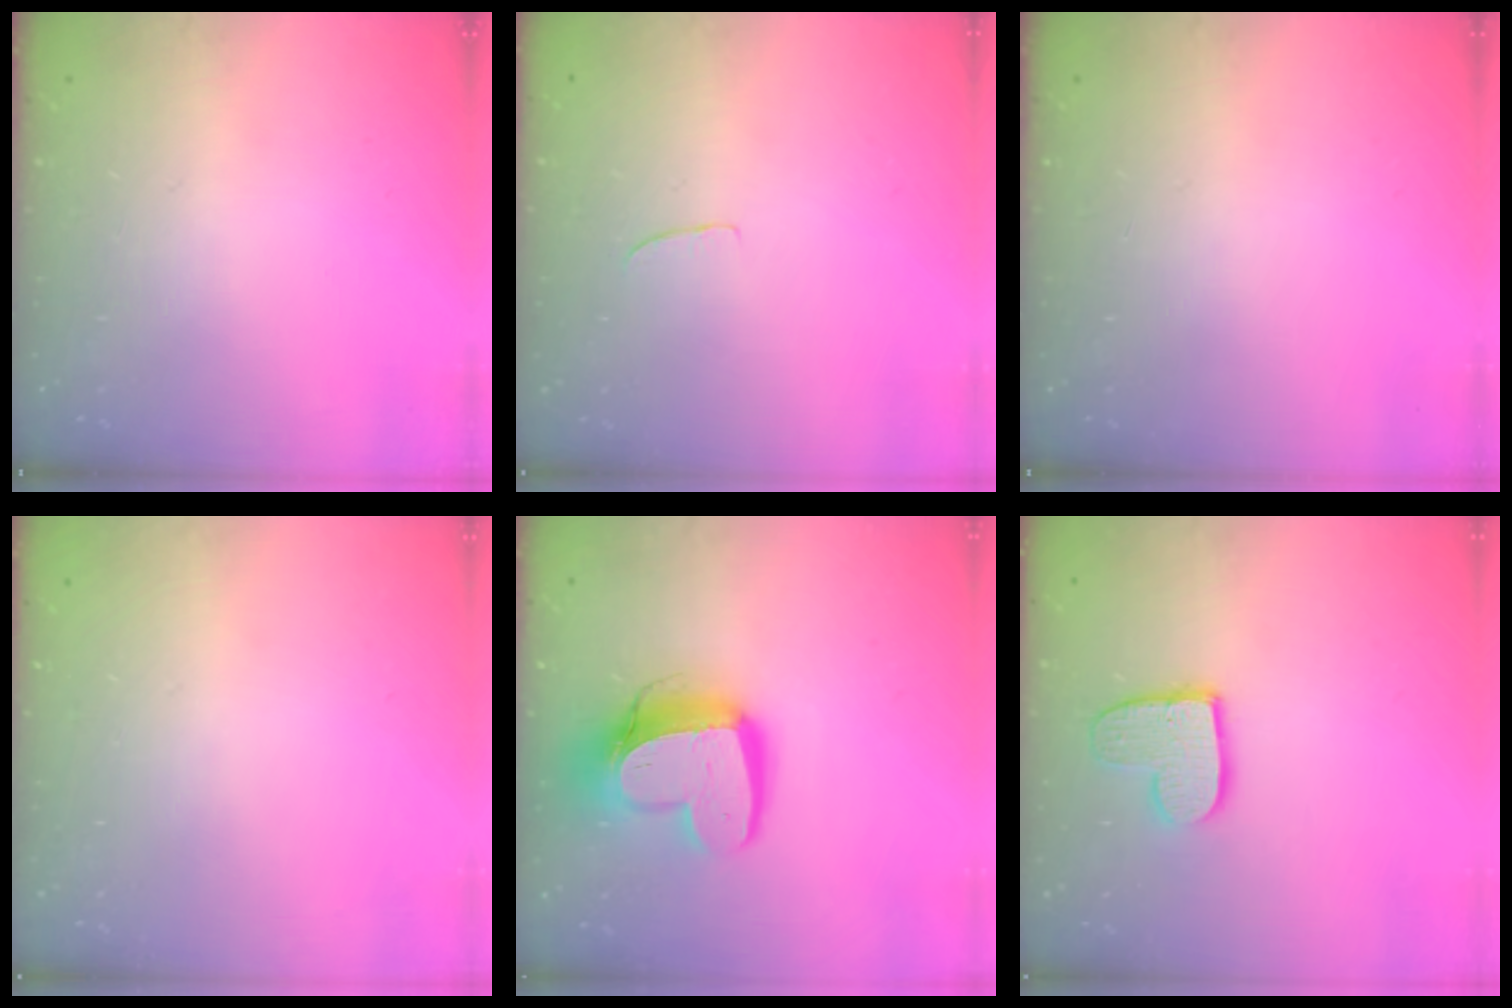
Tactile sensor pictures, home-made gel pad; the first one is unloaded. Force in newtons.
{"total": 3.7, "press": 3.7, "slide": 0.3}
{"total": 0.0}
{"total": 0.0}
{"total": 15.5, "press": 15.4, "slide": 1.8}
{"total": 10.9, "press": 10.8, "slide": 0.9}